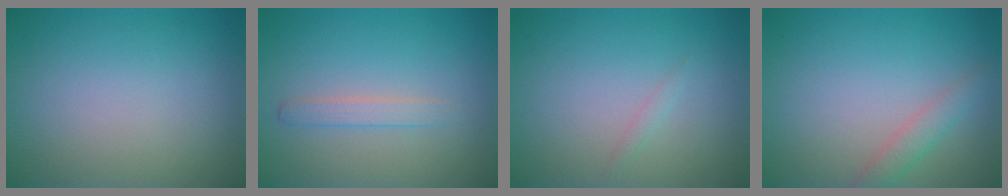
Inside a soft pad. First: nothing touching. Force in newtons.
{"total": 1.4, "press": 1.4, "slide": 0.0}
{"total": 0.6, "press": 0.6, "slide": 0.0}
{"total": 1.8, "press": 1.8, "slide": 0.1}